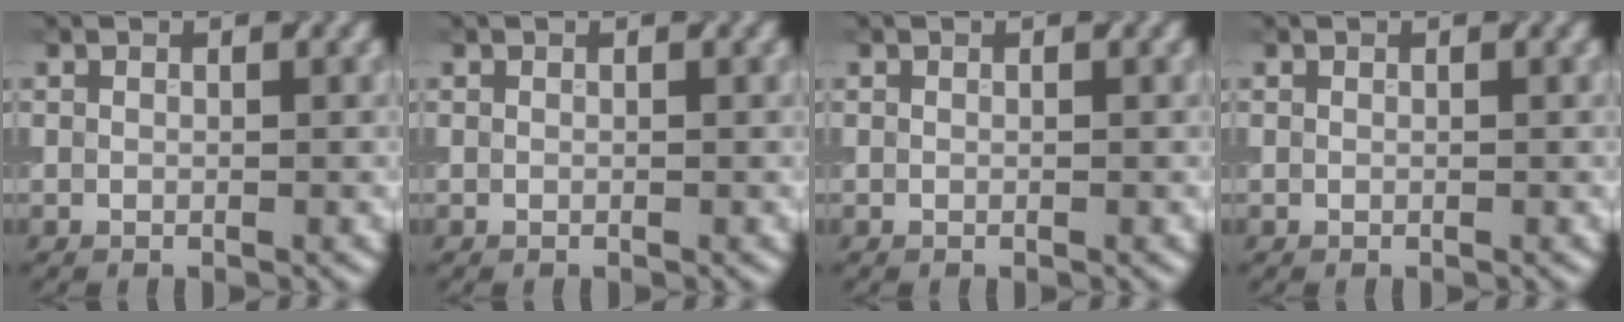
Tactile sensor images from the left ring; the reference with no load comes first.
{"total": 0.0}
{"total": 0.0}
{"total": 0.0}